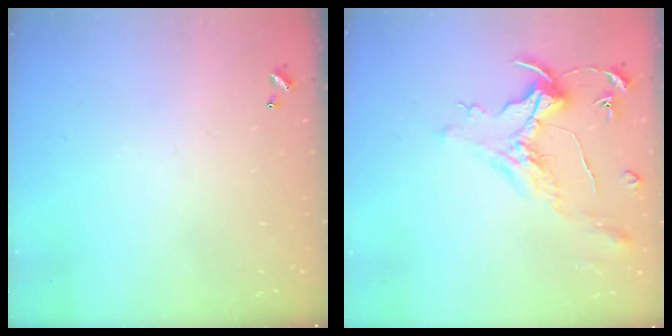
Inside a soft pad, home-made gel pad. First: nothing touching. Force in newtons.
{"total": 1.6, "press": 1.4, "slide": 0.7}